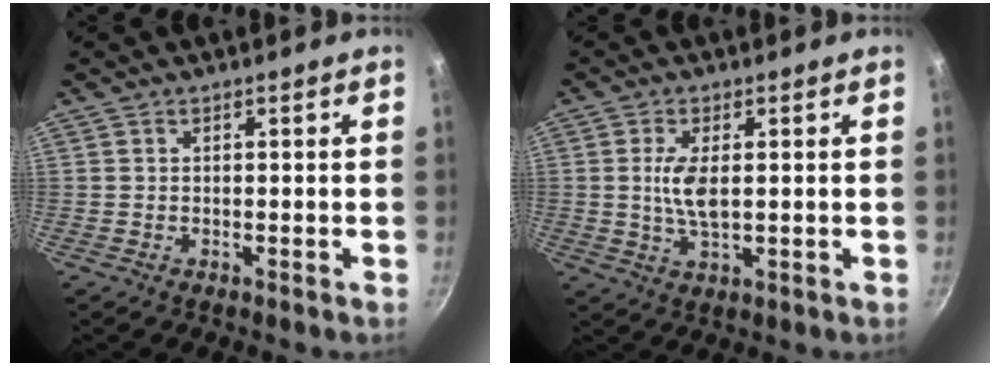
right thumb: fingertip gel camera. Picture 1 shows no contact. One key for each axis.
{"total": 5.7, "fx": 0.6, "fy": 2.4, "fz": 5.1, "tx": -0.107, "ty": -0.003, "tz": 0.012}